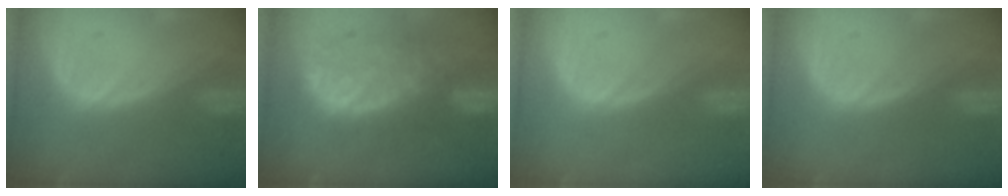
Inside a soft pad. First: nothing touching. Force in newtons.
{"total": 11.0, "press": 9.6, "slide": 5.4}
{"total": 0.0}
{"total": 0.0}